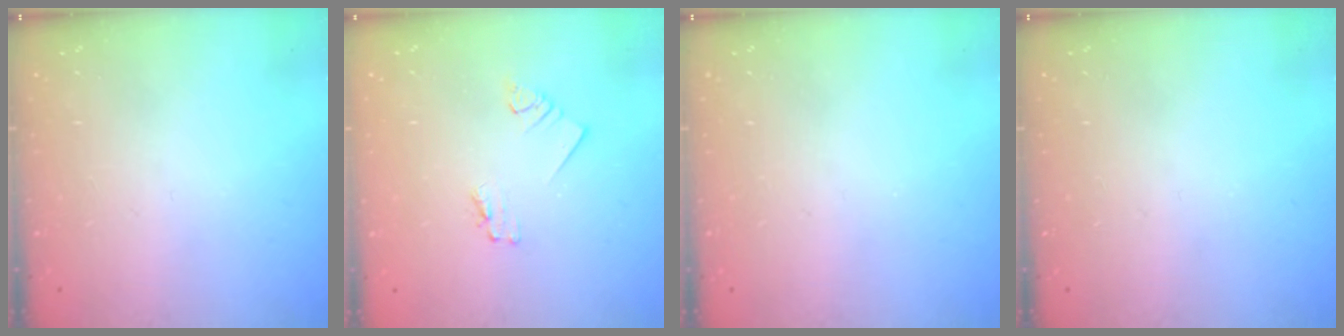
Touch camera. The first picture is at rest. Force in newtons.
{"total": 1.7, "press": 1.7, "slide": 0.3}
{"total": 0.0}
{"total": 0.0}